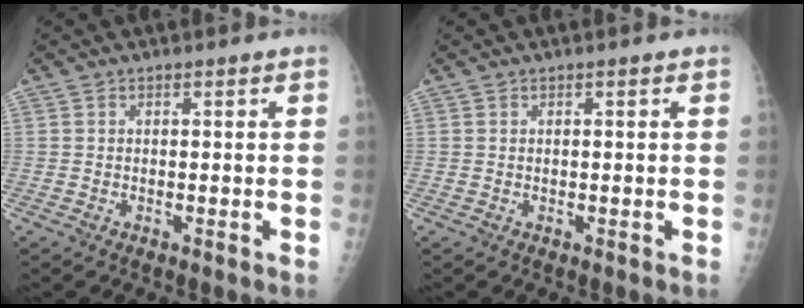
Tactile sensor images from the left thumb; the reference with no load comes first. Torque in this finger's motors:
{"motor_torque": [0.01, 0.02, -0.09, -0.12, 0.00]}